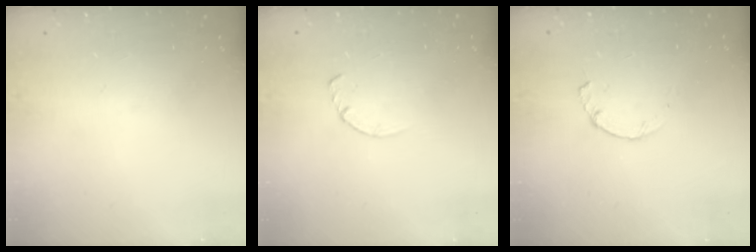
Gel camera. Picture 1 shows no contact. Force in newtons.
{"total": 2.8, "press": 2.8, "slide": 0.4}
{"total": 2.2, "press": 2.2, "slide": 0.2}